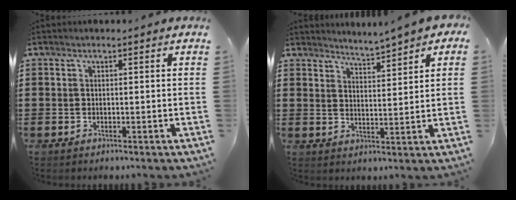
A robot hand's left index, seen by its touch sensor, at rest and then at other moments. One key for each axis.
{"total": 2.9, "fx": 2.9, "fy": -0.3, "fz": -0.2, "tx": -0.010, "ty": -0.014, "tz": 0.049}